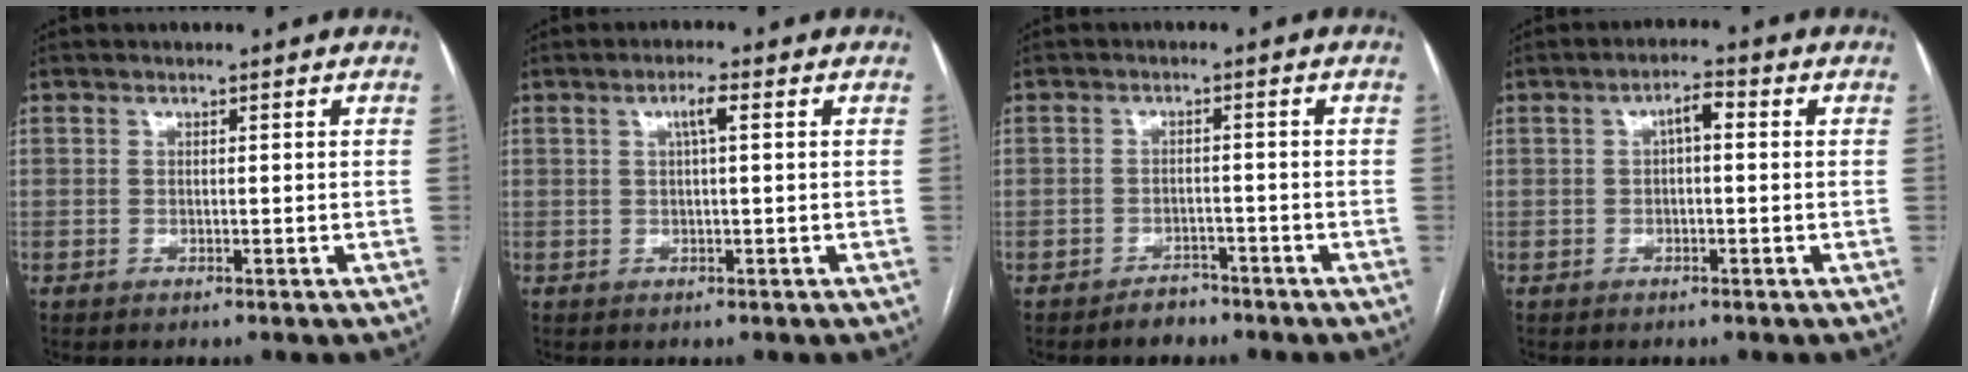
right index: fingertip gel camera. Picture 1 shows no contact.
{"total": 2.5, "force": [0.8, 0.1, 2.4], "torque": [-0.045, 0.004, 0.012]}
{"total": 1.1, "force": [-0.2, 1.0, 0.4], "torque": [-0.008, 0.001, 0.001]}
{"total": 3.0, "force": [0.4, 1.0, 2.8], "torque": [-0.051, 0.016, 0.006]}